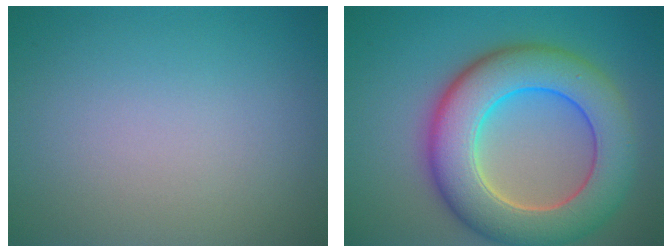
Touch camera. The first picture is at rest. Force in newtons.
{"total": 10.3, "press": 10.3, "slide": 0.7}